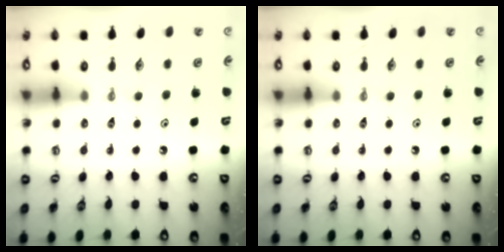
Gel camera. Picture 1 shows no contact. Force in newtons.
{"total": 0.0}